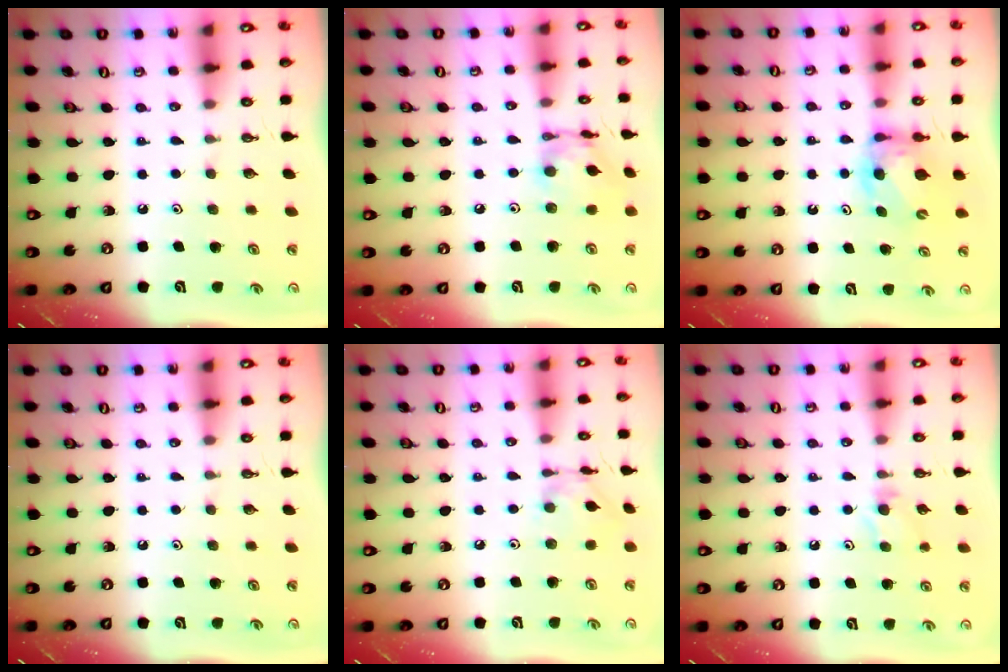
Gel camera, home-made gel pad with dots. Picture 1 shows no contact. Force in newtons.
{"total": 12.0, "press": 12.0, "slide": 0.9}
{"total": 6.7, "press": 6.7, "slide": 0.3}
{"total": 0.0}
{"total": 6.1, "press": 6.1, "slide": 0.2}
{"total": 4.9, "press": 4.8, "slide": 0.8}